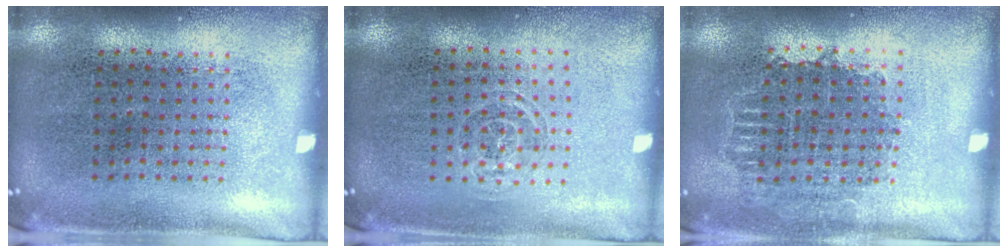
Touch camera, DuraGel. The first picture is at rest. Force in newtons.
{"total": 0.9, "press": 0.6, "slide": 0.7}
{"total": 0.9, "press": 0.8, "slide": 0.3}